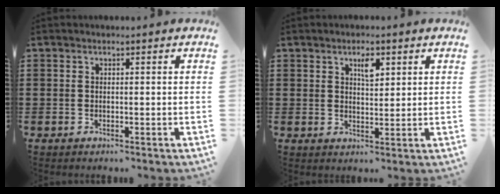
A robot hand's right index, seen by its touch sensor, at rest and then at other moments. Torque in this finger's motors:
{"motor_torque": [0.04, -0.04, 0.10, 0.05]}